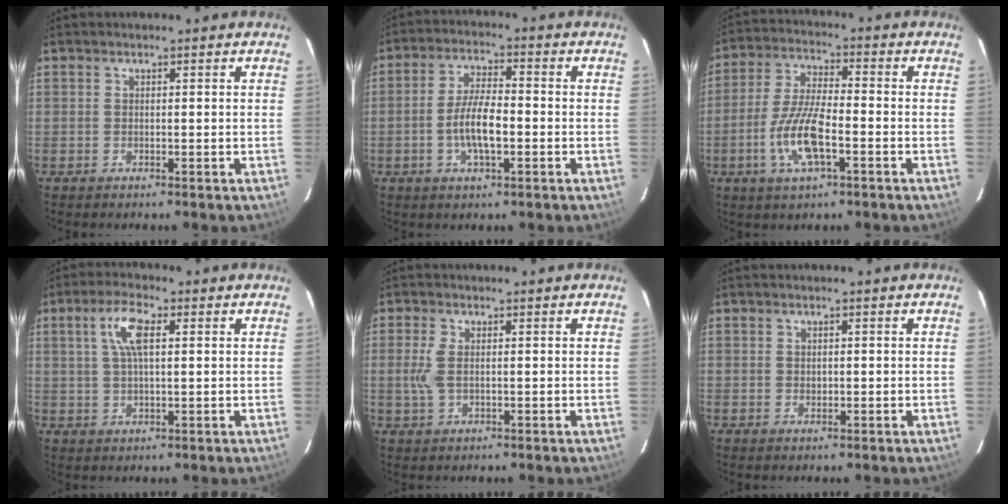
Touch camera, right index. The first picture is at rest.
{"total": 7.6, "force": [-1.9, 2.5, 6.8], "torque": [-0.135, 0.003, -0.035]}
{"total": 10.8, "force": [-4.0, 3.1, 9.5], "torque": [-0.201, -0.003, -0.078]}
{"total": 6.4, "force": [2.0, 2.3, 5.6], "torque": [-0.108, 0.013, 0.039]}
{"total": 3.5, "force": [0.2, 1.5, 3.1], "torque": [-0.072, 0.001, 0.004]}
{"total": 0.9, "force": [0.0, 0.9, 0.3], "torque": [-0.004, 0.001, 0.002]}